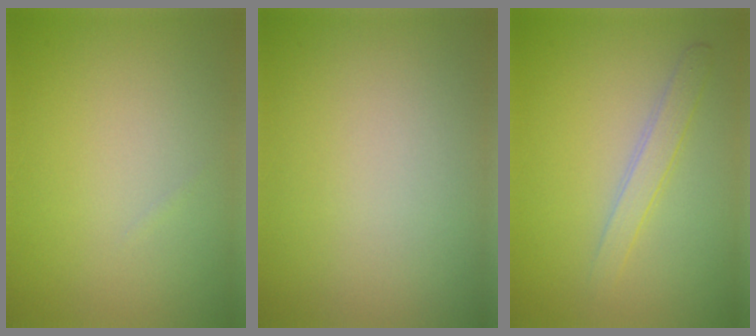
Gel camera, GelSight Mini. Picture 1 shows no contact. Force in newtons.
{"total": 0.0}
{"total": 2.1, "press": 2.1, "slide": 0.0}